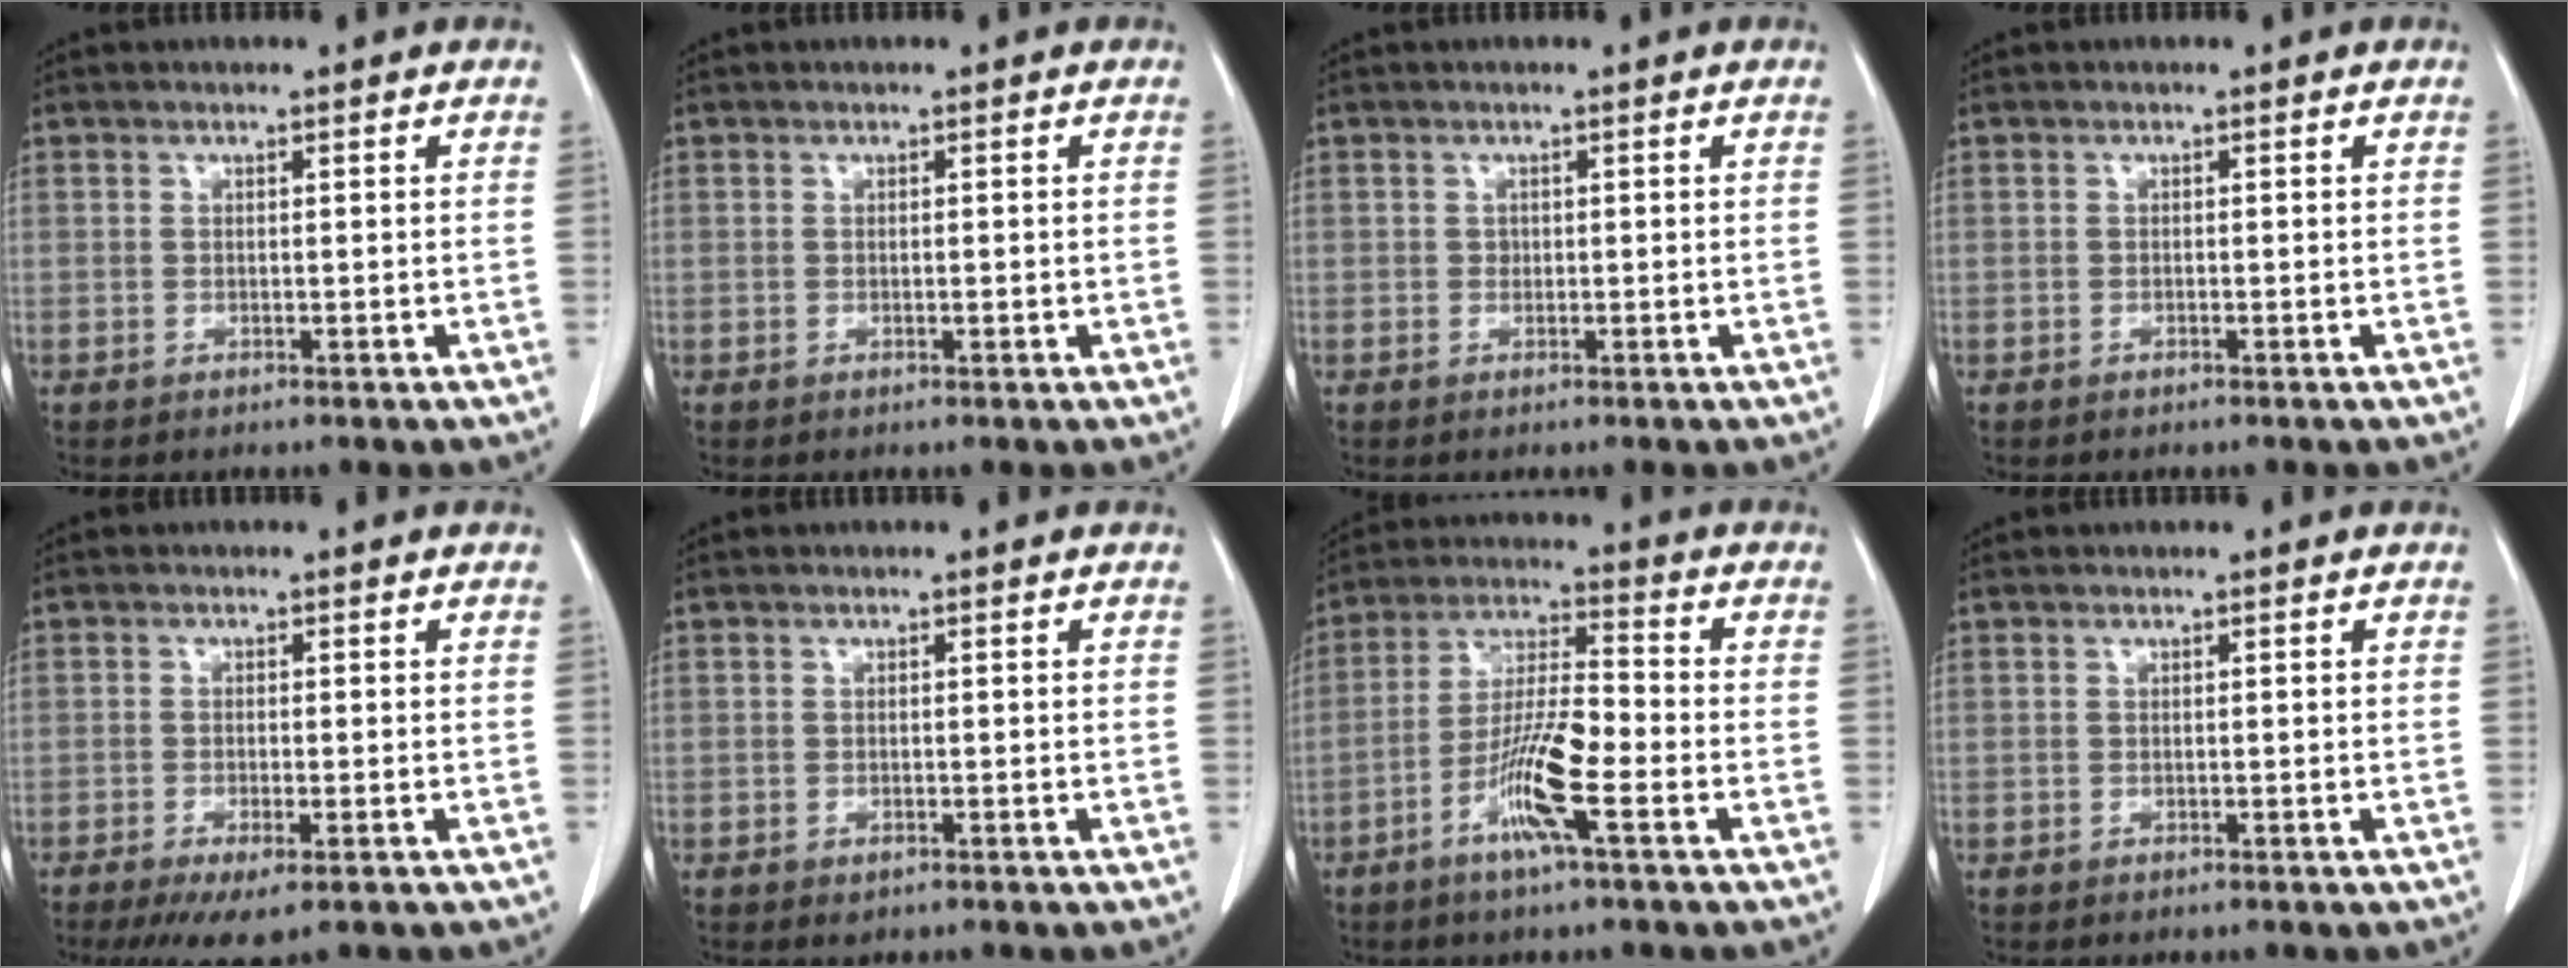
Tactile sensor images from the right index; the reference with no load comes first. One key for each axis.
{"total": 0.5, "fx": -0.1, "fy": 0.2, "fz": 0.5, "tx": -0.008, "ty": 0.000, "tz": 0.000}
{"total": 0.5, "fx": 0.0, "fy": 0.5, "fz": 0.2, "tx": 0.002, "ty": 0.002, "tz": 0.000}
{"total": 0.0}
{"total": 5.5, "fx": -3.5, "fy": 1.1, "fz": 4.1, "tx": -0.065, "ty": -0.016, "tz": -0.052}
{"total": 0.8, "fx": -0.5, "fy": 0.4, "fz": 0.4, "tx": -0.009, "ty": -0.001, "tz": -0.002}
{"total": 10.1, "fx": -4.4, "fy": 0.8, "fz": 9.1, "tx": -0.178, "ty": -0.002, "tz": -0.087}
{"total": 0.0}